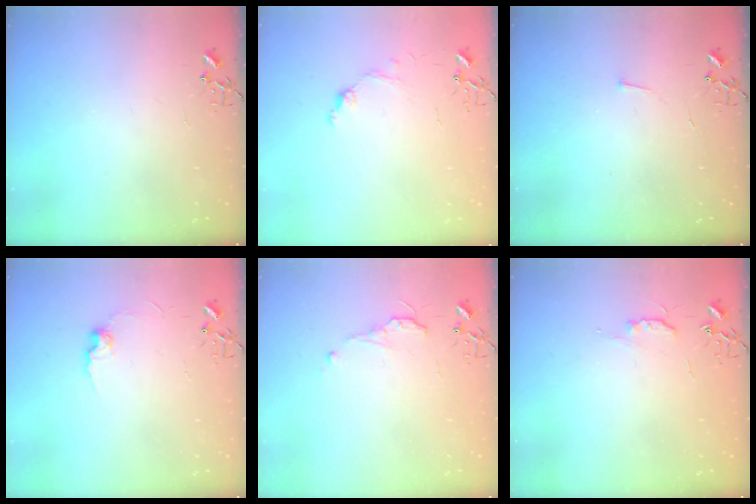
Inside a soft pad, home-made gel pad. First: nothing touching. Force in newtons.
{"total": 6.0, "press": 5.9, "slide": 0.7}
{"total": 2.9, "press": 2.9, "slide": 0.4}
{"total": 6.8, "press": 6.8, "slide": 0.3}
{"total": 6.2, "press": 6.1, "slide": 0.8}
{"total": 5.0, "press": 4.9, "slide": 0.7}